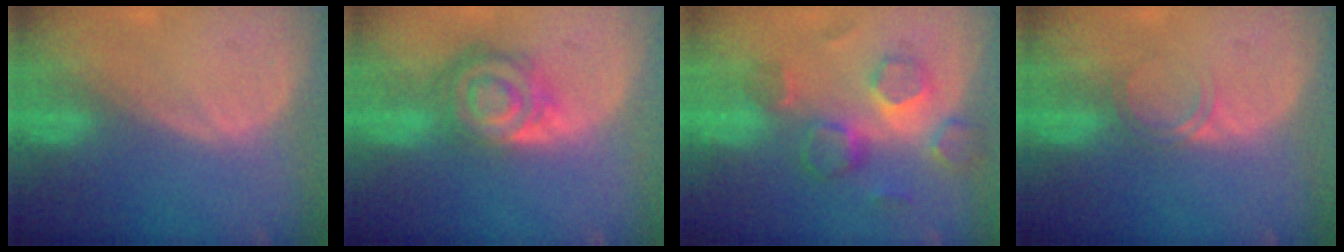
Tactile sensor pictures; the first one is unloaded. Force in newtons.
{"total": 8.1, "press": 7.0, "slide": 3.9}
{"total": 9.0, "press": 7.8, "slide": 4.4}
{"total": 2.0, "press": 2.0, "slide": 0.2}